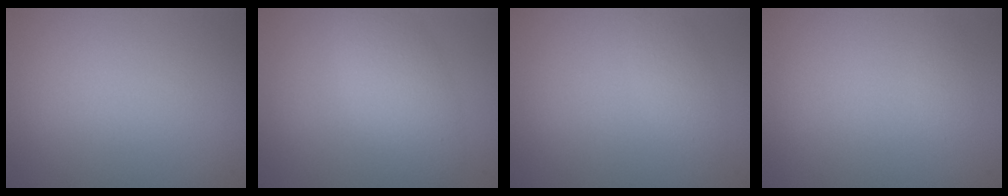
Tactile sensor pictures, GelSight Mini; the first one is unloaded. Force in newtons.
{"total": 4.0, "press": 4.0, "slide": 0.2}
{"total": 1.6, "press": 1.6, "slide": 0.1}
{"total": 0.7, "press": 0.7, "slide": 0.1}